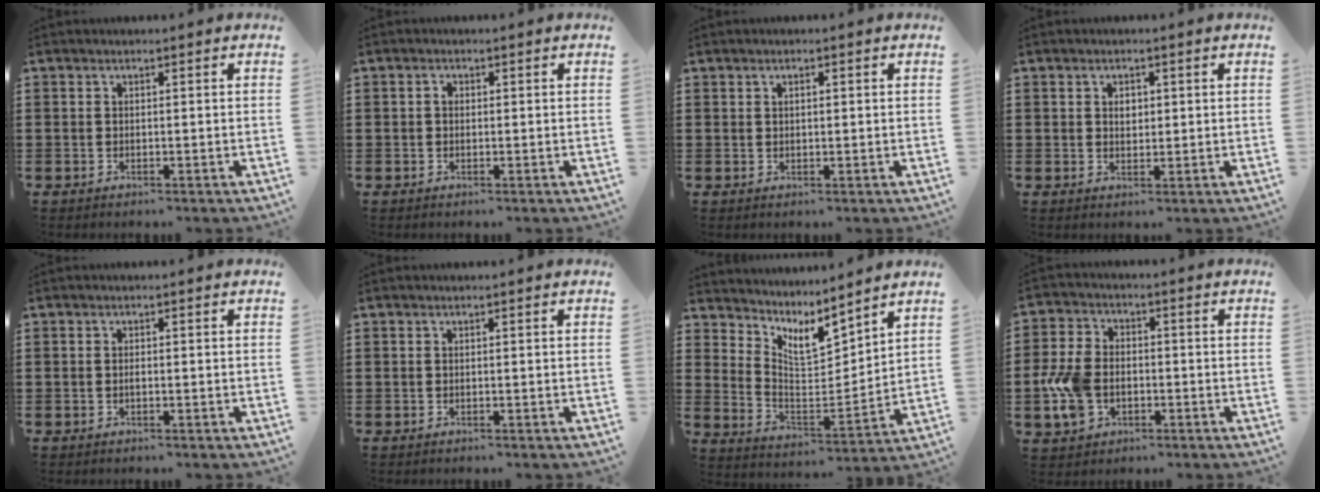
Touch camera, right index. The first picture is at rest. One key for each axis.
{"total": 1.0, "fx": 0.0, "fy": 0.8, "fz": 0.6, "tx": -0.013, "ty": 0.004, "tz": -0.001}
{"total": 1.0, "fx": 0.5, "fy": 0.5, "fz": 0.6, "tx": -0.014, "ty": 0.006, "tz": 0.009}
{"total": 1.8, "fx": 0.6, "fy": 1.3, "fz": 1.1, "tx": -0.015, "ty": 0.006, "tz": 0.008}
{"total": 0.5, "fx": -0.1, "fy": 0.2, "fz": 0.5, "tx": -0.012, "ty": -0.003, "tz": -0.002}
{"total": 0.0}
{"total": 5.8, "fx": 4.8, "fy": 1.8, "fz": 2.8, "tx": -0.076, "ty": -0.034, "tz": 0.083}
{"total": 8.1, "fx": -1.8, "fy": 5.5, "fz": 5.6, "tx": -0.148, "ty": 0.002, "tz": -0.038}